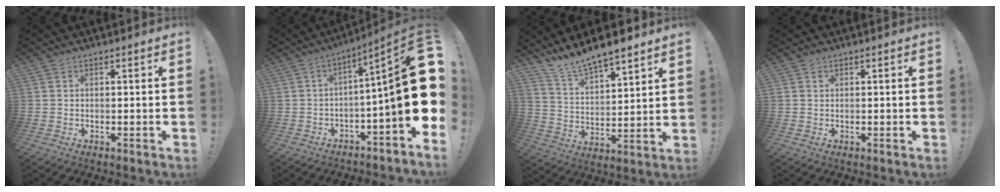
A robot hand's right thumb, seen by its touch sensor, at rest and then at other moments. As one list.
[{"total": 19.9, "force": [0.3, 3.0, 19.7], "torque": [-0.277, -0.006, 0.002]}, {"total": 9.9, "force": [9.6, 0.6, 2.1], "torque": [-0.065, -0.088, 0.172]}, {"total": 0.7, "force": [0.5, 0.4, 0.1], "torque": [0.005, -0.002, 0.009]}]